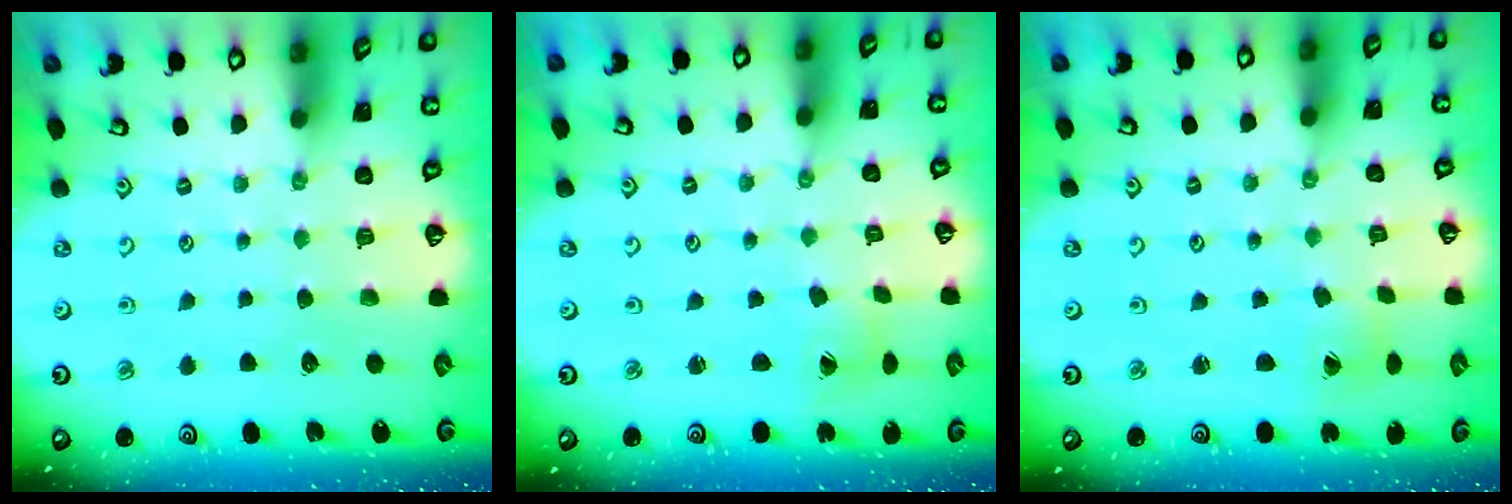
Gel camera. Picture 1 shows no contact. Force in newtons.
{"total": 1.3, "press": 1.3, "slide": 0.1}
{"total": 0.6, "press": 0.6, "slide": 0.2}